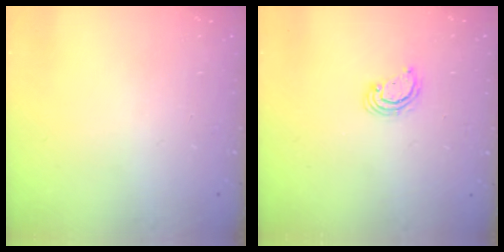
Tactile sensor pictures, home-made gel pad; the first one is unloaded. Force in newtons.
{"total": 3.1, "press": 3.1, "slide": 0.3}